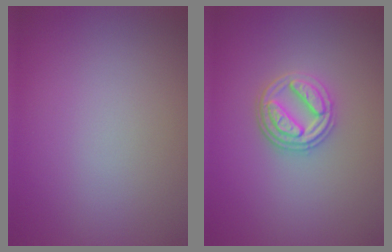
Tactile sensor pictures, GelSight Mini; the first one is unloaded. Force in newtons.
{"total": 3.6, "press": 3.1, "slide": 1.8}